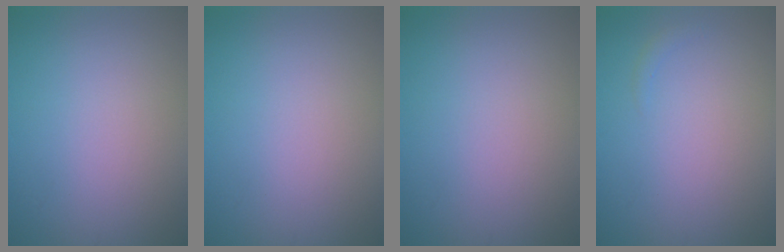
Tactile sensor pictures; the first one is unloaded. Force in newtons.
{"total": 0.0}
{"total": 0.0}
{"total": 0.5, "press": 0.5, "slide": 0.1}